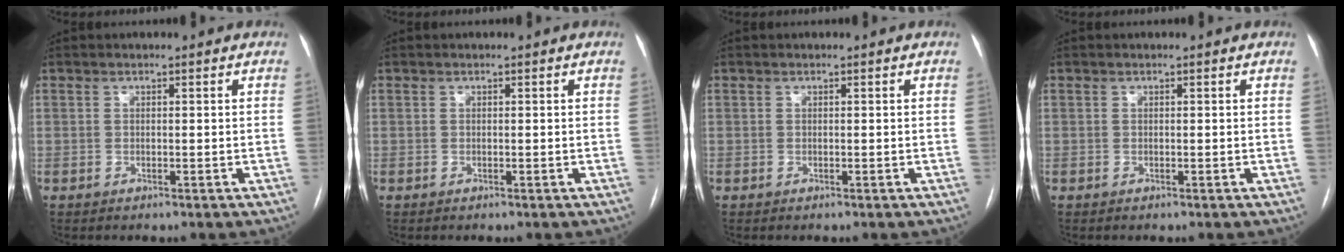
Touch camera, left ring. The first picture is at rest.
{"total": 0.0}
{"total": 0.0}
{"total": 0.0}